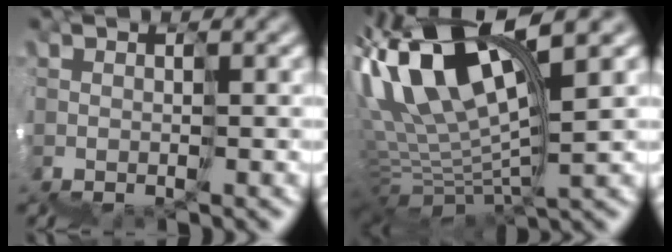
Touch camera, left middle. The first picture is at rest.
{"total": 8.2, "force": [5.7, 1.7, 5.6], "torque": [-0.156, 0.041, 0.100]}